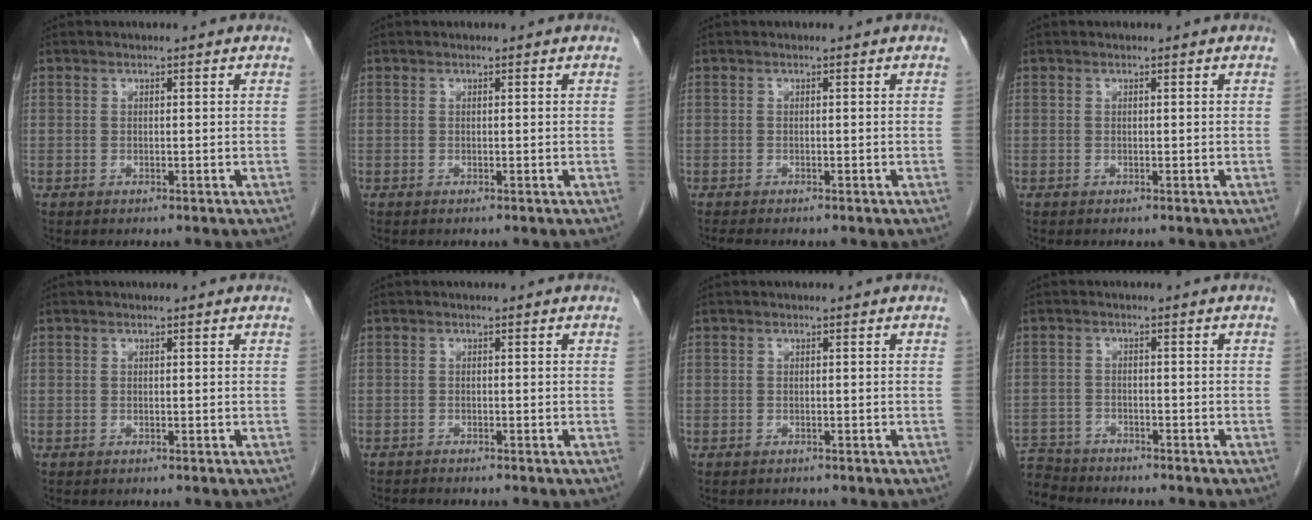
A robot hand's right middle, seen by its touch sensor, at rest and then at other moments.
{"total": 0.0}
{"total": 2.0, "force": [-1.7, 0.3, 1.0], "torque": [-0.018, -0.005, -0.023]}
{"total": 0.0}
{"total": 0.0}
{"total": 1.4, "force": [-1.4, 0.0, 0.1], "torque": [-0.007, -0.004, -0.022]}
{"total": 0.7, "force": [-0.5, 0.4, -0.2], "torque": [-0.007, 0.001, -0.010]}
{"total": 6.9, "force": [-6.6, 1.8, 0.2], "torque": [-0.011, 0.000, -0.119]}